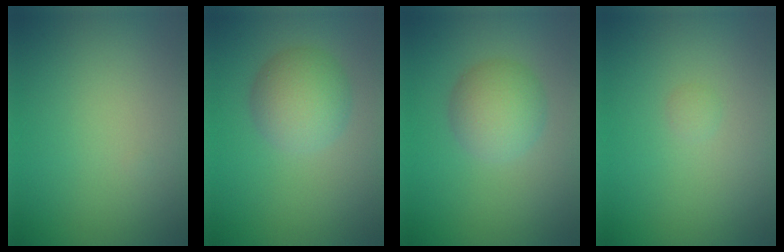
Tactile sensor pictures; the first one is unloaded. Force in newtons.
{"total": 4.0, "press": 4.0, "slide": 0.1}
{"total": 3.6, "press": 3.6, "slide": 0.2}
{"total": 0.5, "press": 0.5, "slide": 0.1}